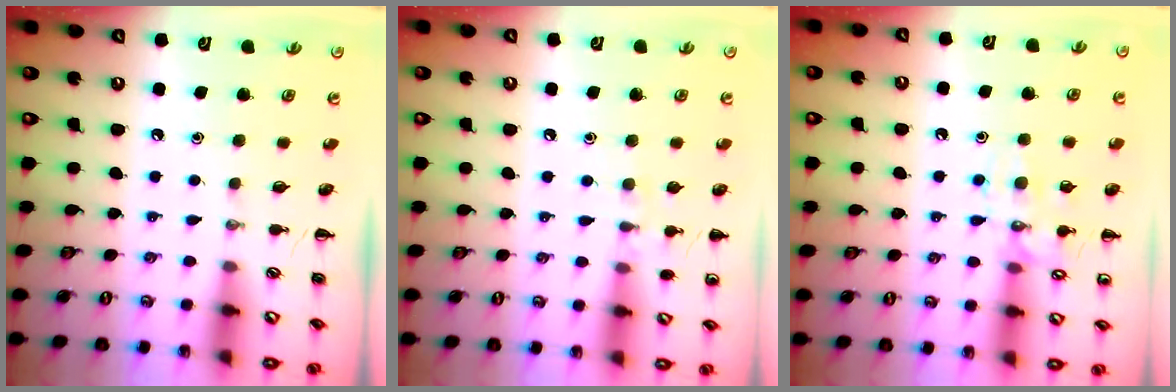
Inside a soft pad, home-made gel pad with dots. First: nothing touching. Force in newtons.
{"total": 6.5, "press": 6.3, "slide": 1.8}
{"total": 10.4, "press": 10.4, "slide": 0.7}